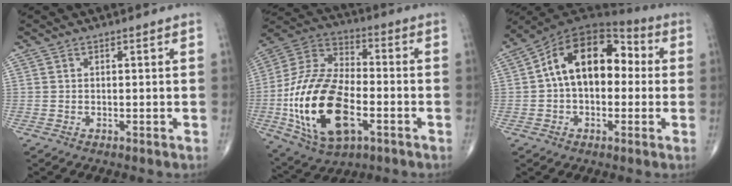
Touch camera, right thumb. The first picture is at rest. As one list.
[{"total": 23.5, "force": [-6.0, 12.6, 18.9], "torque": [-0.368, 0.018, -0.102]}, {"total": 16.3, "force": [1.4, 10.3, 12.6], "torque": [-0.171, 0.051, 0.011]}]